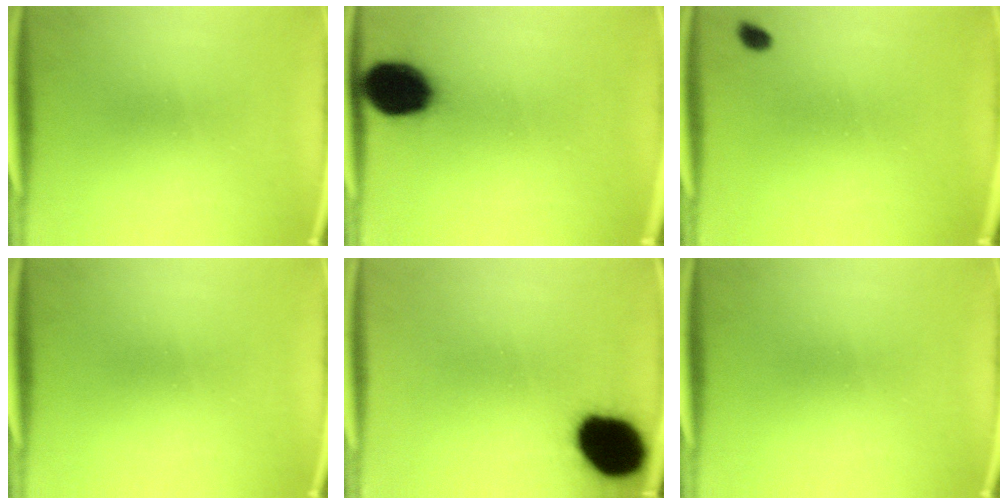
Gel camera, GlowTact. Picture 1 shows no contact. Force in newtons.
{"total": 13.5}
{"total": 1.3}
{"total": 0.0}
{"total": 17.4}
{"total": 0.0}